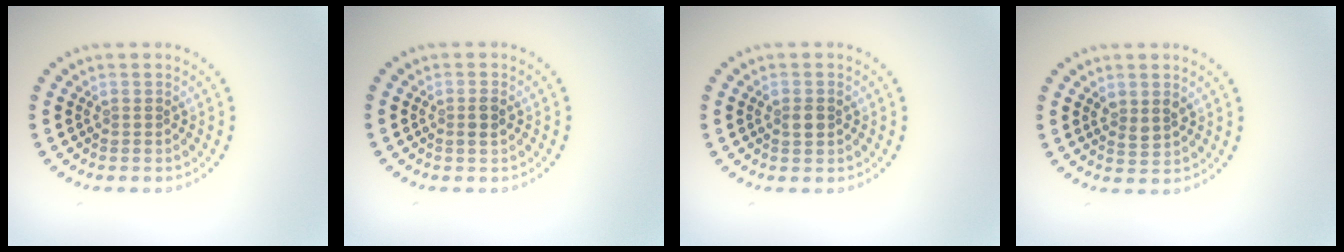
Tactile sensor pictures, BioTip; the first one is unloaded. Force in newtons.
{"total": 1.2, "press": 1.2, "slide": 0.4}
{"total": 1.3, "press": 1.3, "slide": 0.2}
{"total": 1.6, "press": 1.6, "slide": 0.5}